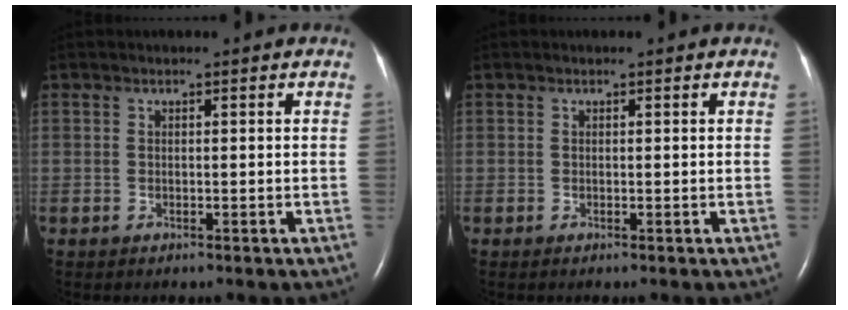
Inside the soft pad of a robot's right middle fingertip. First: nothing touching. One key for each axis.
{"total": 0.0}